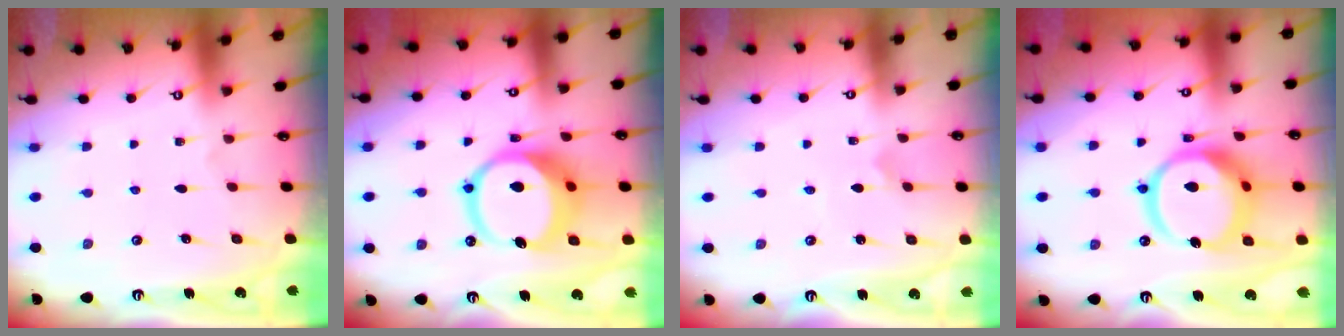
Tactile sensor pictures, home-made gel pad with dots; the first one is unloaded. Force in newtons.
{"total": 15.1, "press": 14.9, "slide": 2.3}
{"total": 0.8, "press": 0.8, "slide": 0.0}
{"total": 17.5, "press": 17.4, "slide": 2.0}